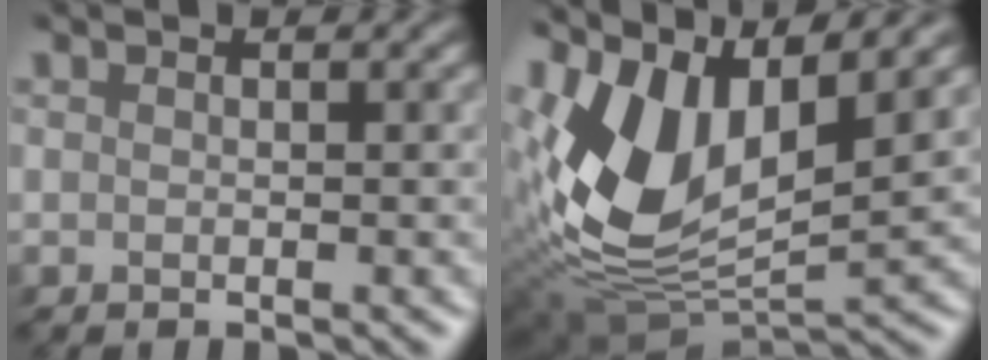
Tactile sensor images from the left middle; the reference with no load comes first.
{"total": 9.4, "force": [3.7, 5.0, 7.1], "torque": [-0.166, -0.007, 0.070]}